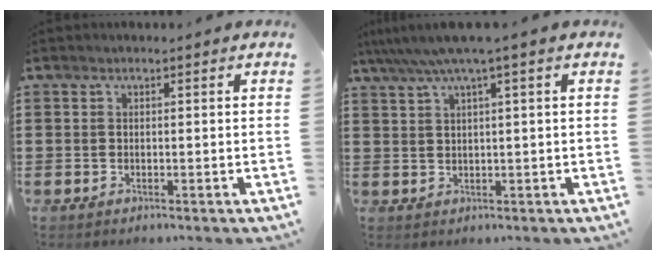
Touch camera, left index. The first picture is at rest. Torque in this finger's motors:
{"motor_torque": [0.11, -0.93, 0.45, 0.21]}